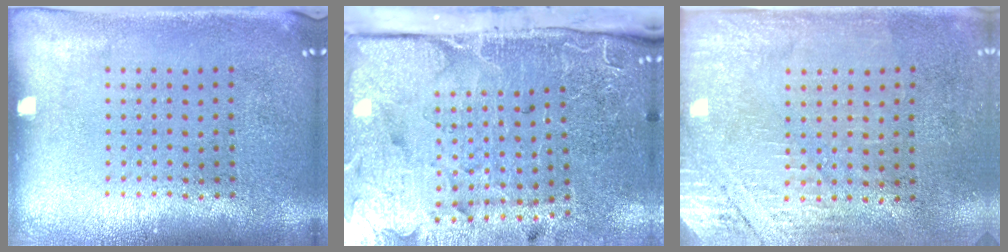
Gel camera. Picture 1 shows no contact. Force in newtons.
{"total": 5.1, "press": 4.0, "slide": 3.2}
{"total": 2.7, "press": 2.4, "slide": 1.2}